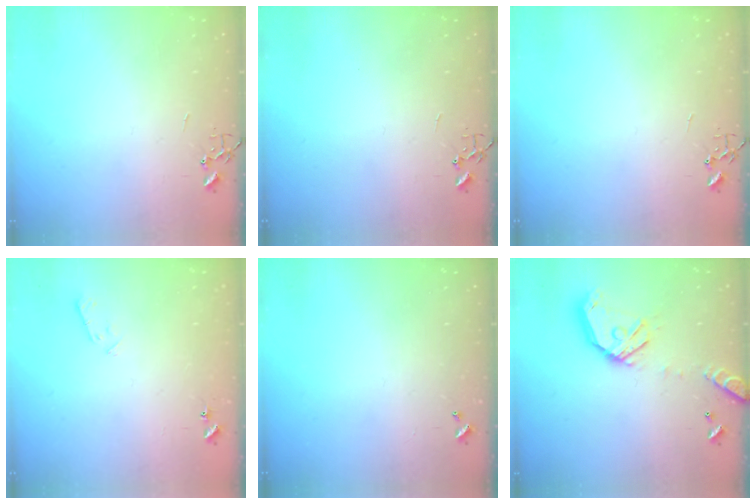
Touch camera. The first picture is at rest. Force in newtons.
{"total": 0.0}
{"total": 0.0}
{"total": 4.5, "press": 4.5, "slide": 0.4}
{"total": 0.0}
{"total": 16.2, "press": 16.0, "slide": 2.7}